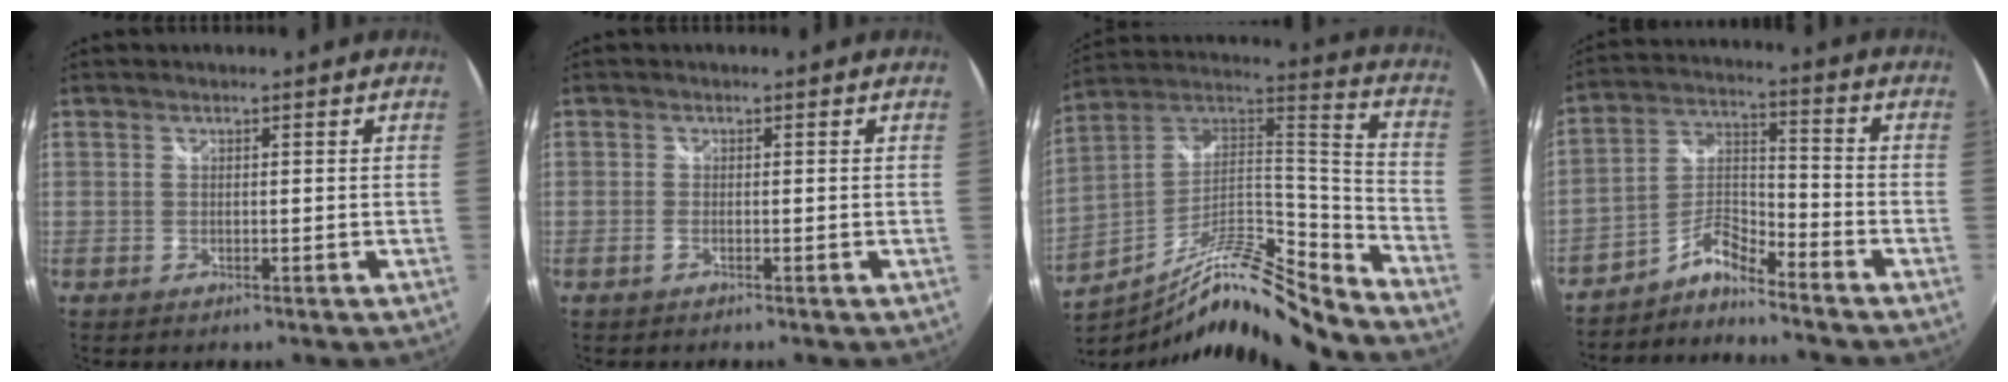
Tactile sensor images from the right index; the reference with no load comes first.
{"total": 0.7, "force": [-0.5, 0.2, 0.4], "torque": [-0.010, -0.001, -0.012]}
{"total": 19.4, "force": [-14.5, 3.8, 12.2], "torque": [-0.208, 0.002, -0.268]}
{"total": 6.1, "force": [-5.5, 0.8, 2.5], "torque": [-0.059, 0.031, -0.117]}